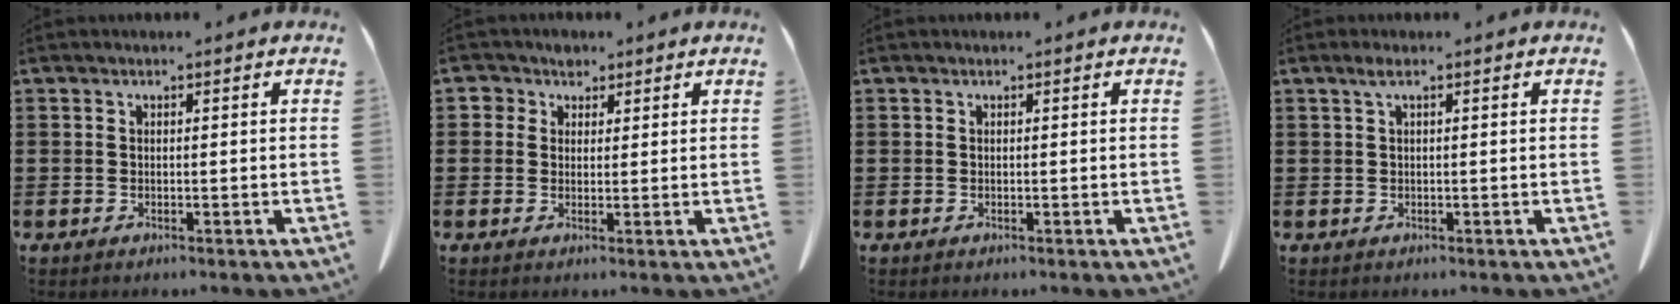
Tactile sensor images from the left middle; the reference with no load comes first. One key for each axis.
{"total": 2.9, "fx": 1.7, "fy": 2.3, "fz": 0.7, "tx": -0.017, "ty": 0.009, "tz": 0.027}
{"total": 0.0}
{"total": 1.4, "fx": 0.4, "fy": 0.1, "fz": 1.3, "tx": -0.027, "ty": 0.001, "tz": 0.006}